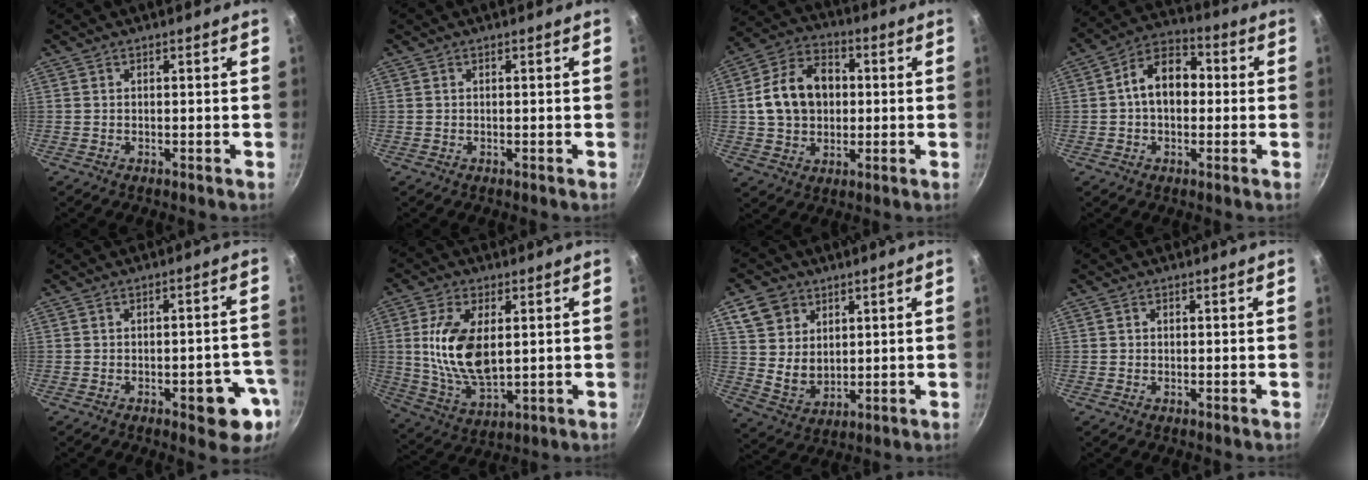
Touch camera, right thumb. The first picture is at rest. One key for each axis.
{"total": 0.0}
{"total": 14.1, "fx": 1.2, "fy": 10.7, "fz": 9.0, "tx": -0.133, "ty": 0.023, "tz": 0.014}
{"total": 11.0, "fx": 0.5, "fy": 7.6, "fz": 7.9, "tx": -0.088, "ty": 0.033, "tz": -0.010}
{"total": 8.9, "fx": -3.5, "fy": 3.7, "fz": 7.3, "tx": -0.055, "ty": 0.018, "tz": -0.040}
{"total": 14.3, "fx": 2.1, "fy": 7.5, "fz": 12.0, "tx": -0.223, "ty": -0.012, "tz": 0.047}
{"total": 10.2, "fx": 4.6, "fy": 8.1, "fz": 4.2, "tx": -0.048, "ty": -0.014, "tz": 0.096}
{"total": 0.6, "fx": 0.0, "fy": 0.6, "fz": 0.2, "tx": 0.000, "ty": 0.002, "tz": -0.001}